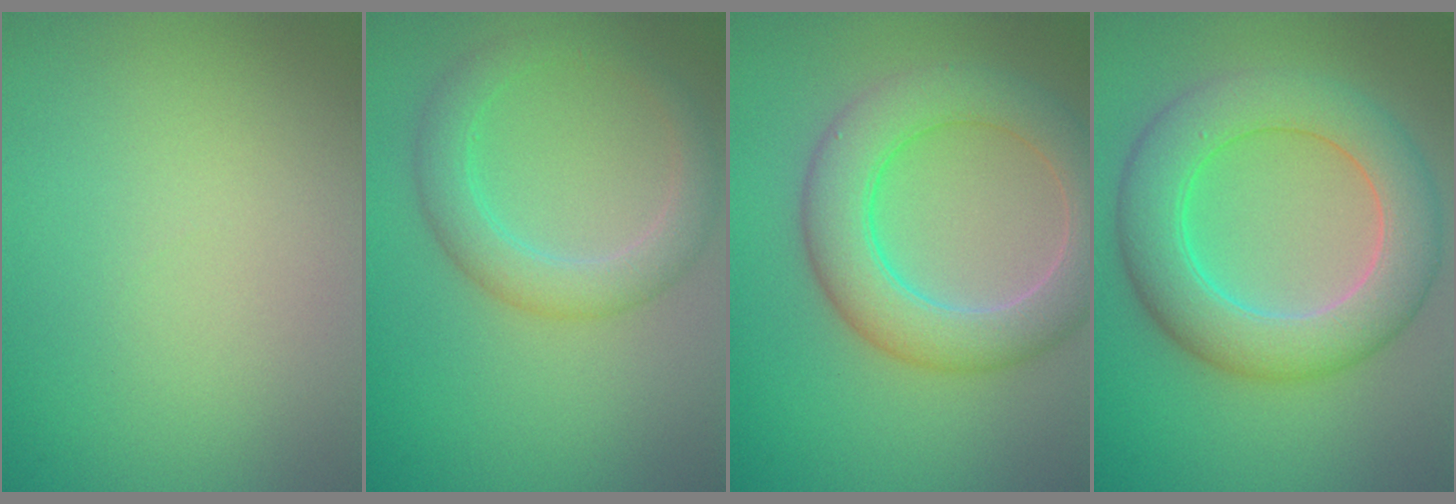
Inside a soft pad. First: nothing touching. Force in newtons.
{"total": 3.7, "press": 3.7, "slide": 0.3}
{"total": 6.9, "press": 6.9, "slide": 0.5}
{"total": 7.8, "press": 7.8, "slide": 0.2}